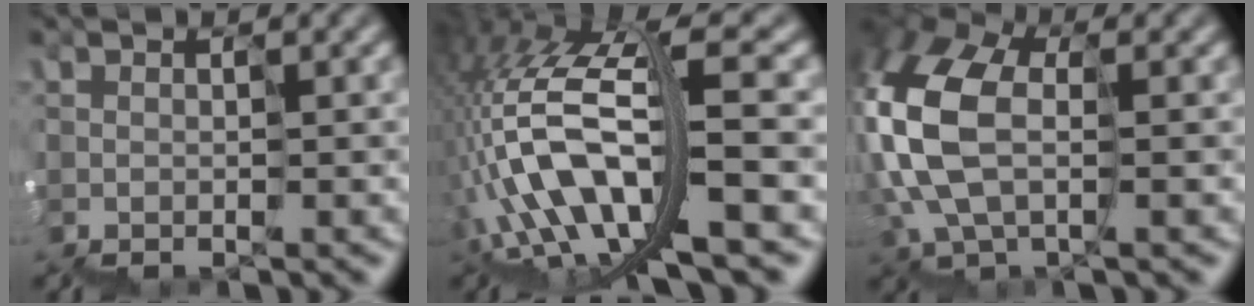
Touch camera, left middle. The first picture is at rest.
{"total": 9.6, "force": [-3.0, 3.1, 8.6], "torque": [-0.185, 0.027, -0.051]}
{"total": 6.8, "force": [0.9, 4.2, 5.3], "torque": [-0.170, 0.024, 0.007]}